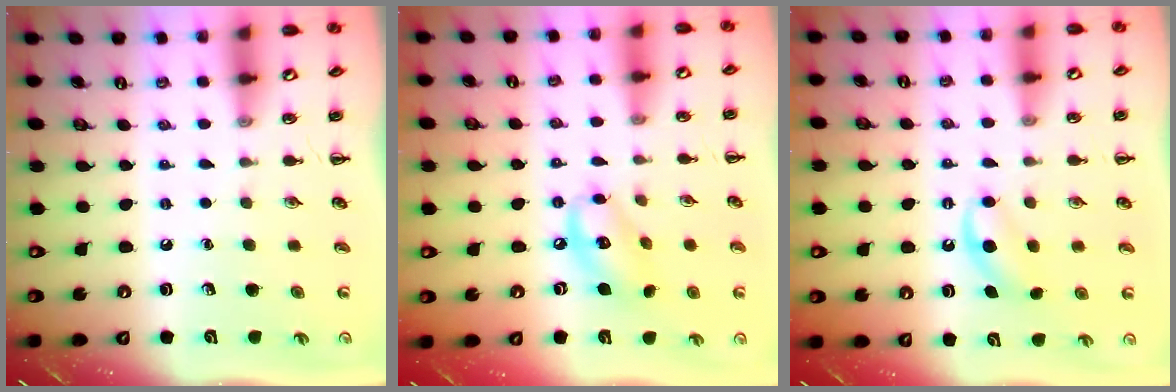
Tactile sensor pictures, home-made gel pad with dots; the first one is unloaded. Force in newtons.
{"total": 10.3, "press": 10.1, "slide": 1.9}
{"total": 4.7, "press": 4.5, "slide": 1.2}